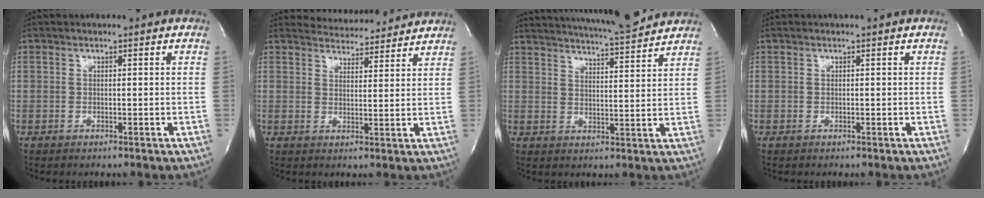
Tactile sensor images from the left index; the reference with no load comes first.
{"total": 7.5, "force": [7.4, 1.4, 0.6], "torque": [-0.009, 0.002, 0.092]}
{"total": 13.7, "force": [12.8, 0.4, 4.7], "torque": [-0.085, -0.007, 0.178]}
{"total": 0.0}